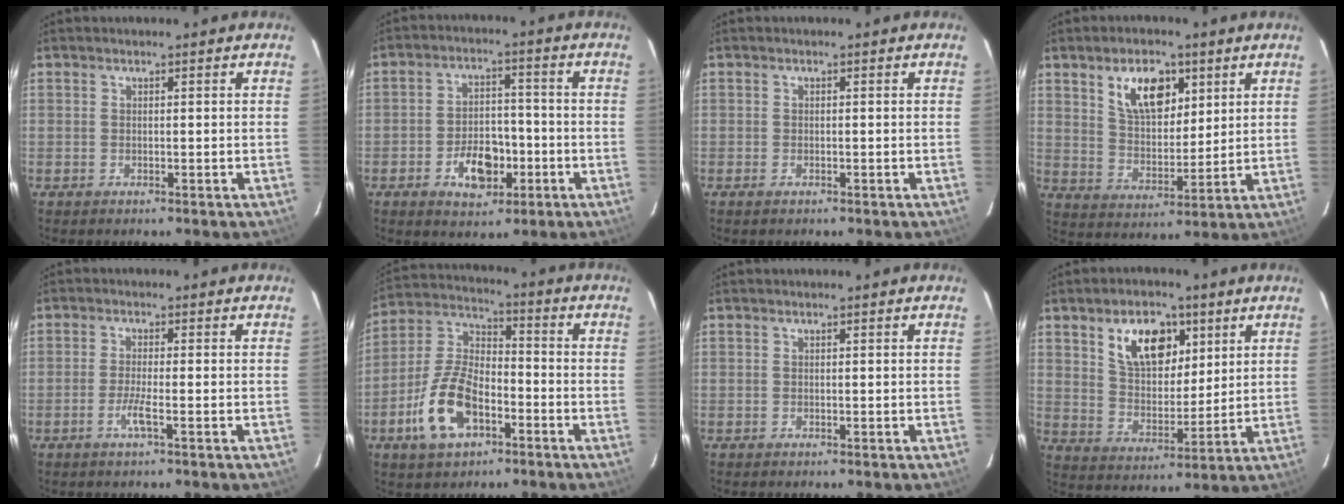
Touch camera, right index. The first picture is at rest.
{"total": 9.0, "force": [-3.8, 5.6, 5.9], "torque": [-0.113, 0.015, -0.050]}
{"total": 0.9, "force": [-0.6, 0.4, 0.5], "torque": [-0.010, -0.002, -0.012]}
{"total": 10.7, "force": [5.2, 5.8, 7.2], "torque": [-0.121, 0.011, 0.099]}
{"total": 3.1, "force": [-1.6, -0.3, 2.6], "torque": [-0.055, -0.006, -0.034]}
{"total": 13.5, "force": [-6.2, 7.2, 9.6], "torque": [-0.206, 0.014, -0.113]}
{"total": 0.0}
{"total": 12.3, "force": [5.9, 7.2, 8.0], "torque": [-0.136, 0.014, 0.111]}